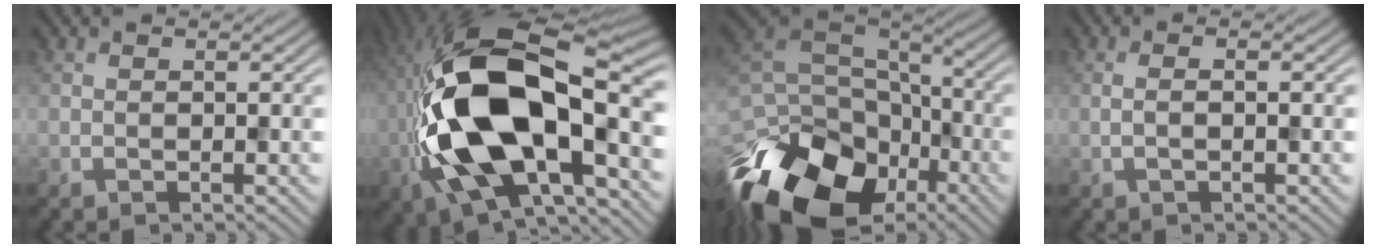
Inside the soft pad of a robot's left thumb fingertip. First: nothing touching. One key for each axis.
{"total": 19.3, "fx": -2.7, "fy": 9.5, "fz": 16.6, "tx": -0.333, "ty": 0.003, "tz": -0.047}
{"total": 18.8, "fx": -11.0, "fy": 11.3, "fz": 10.3, "tx": -0.253, "ty": -0.050, "tz": -0.178}
{"total": 1.5, "fx": -0.2, "fy": 0.2, "fz": 1.4, "tx": -0.029, "ty": 0.004, "tz": -0.008}